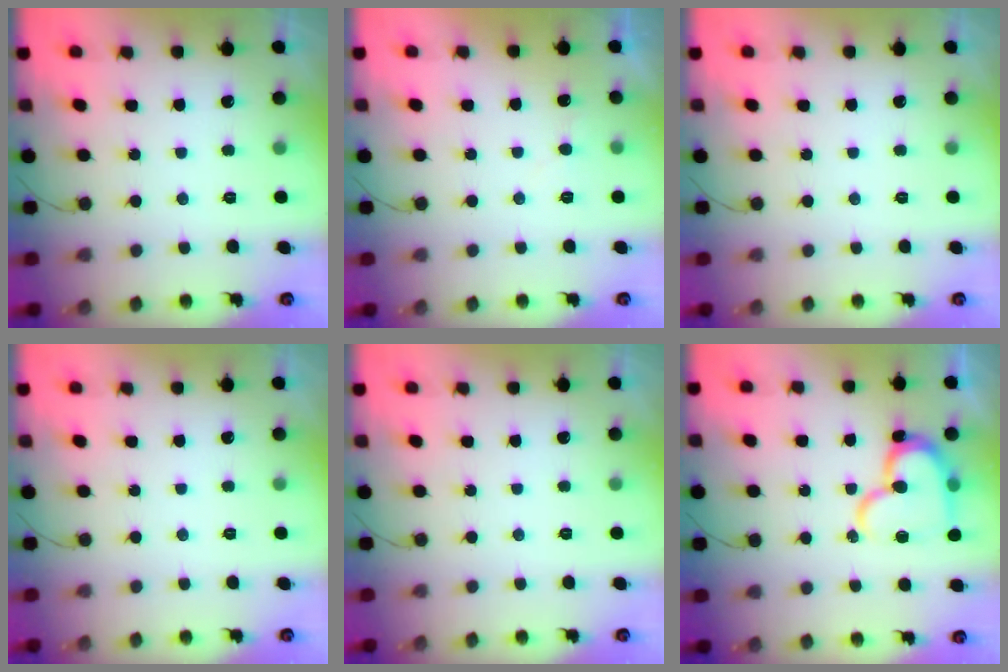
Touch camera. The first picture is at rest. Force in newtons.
{"total": 3.3, "press": 3.3, "slide": 0.3}
{"total": 0.0}
{"total": 0.0}
{"total": 0.0}
{"total": 16.5, "press": 16.4, "slide": 1.5}